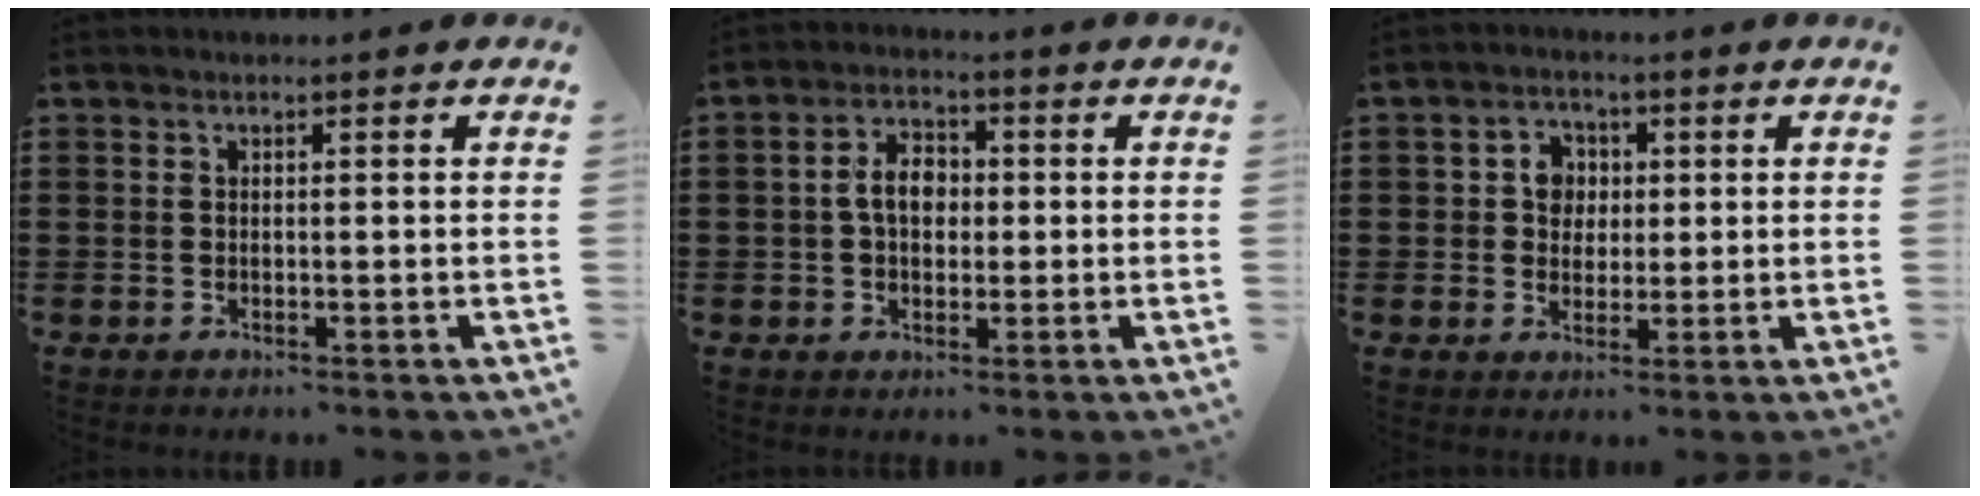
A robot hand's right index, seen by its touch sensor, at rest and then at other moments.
{"total": 5.1, "force": [0.1, 3.3, 3.8], "torque": [-0.080, 0.015, -0.001]}
{"total": 3.3, "force": [0.2, 3.2, 0.5], "torque": [-0.013, 0.009, -0.003]}